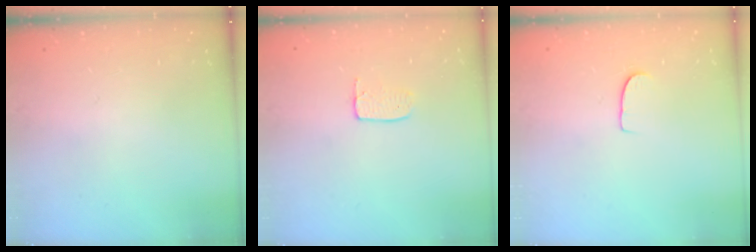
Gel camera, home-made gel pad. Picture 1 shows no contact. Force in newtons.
{"total": 3.6, "press": 3.6, "slide": 0.2}
{"total": 4.7, "press": 4.7, "slide": 0.3}